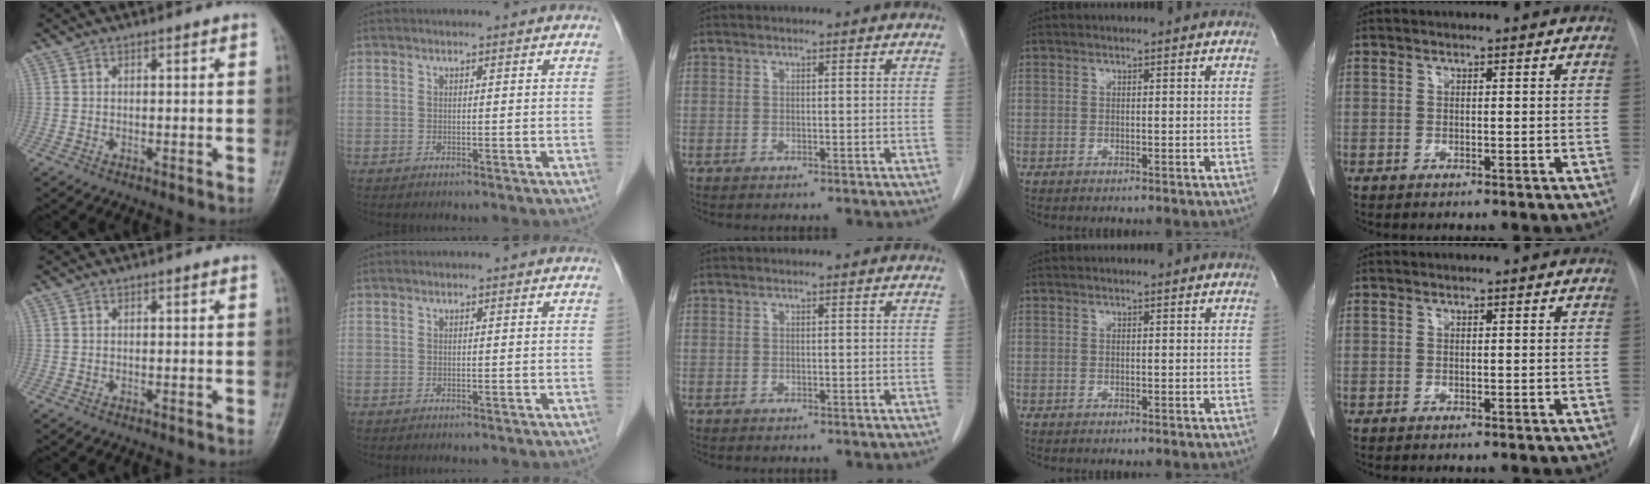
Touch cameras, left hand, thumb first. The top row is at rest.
{}